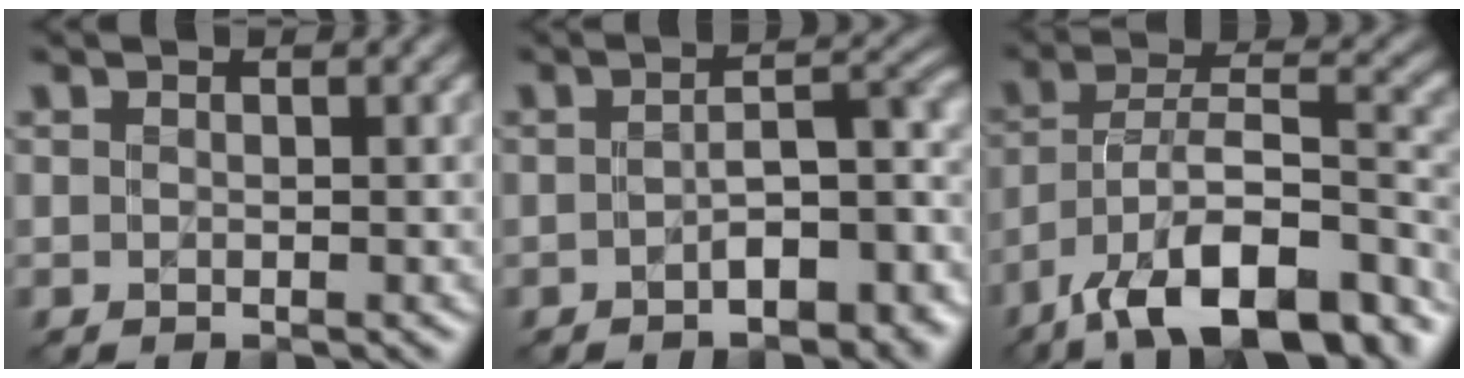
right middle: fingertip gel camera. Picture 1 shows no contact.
{"total": 6.6, "force": [-3.0, 2.7, 5.2], "torque": [-0.066, 0.008, -0.045]}
{"total": 13.7, "force": [-9.5, 4.9, 8.5], "torque": [-0.148, 0.012, -0.158]}